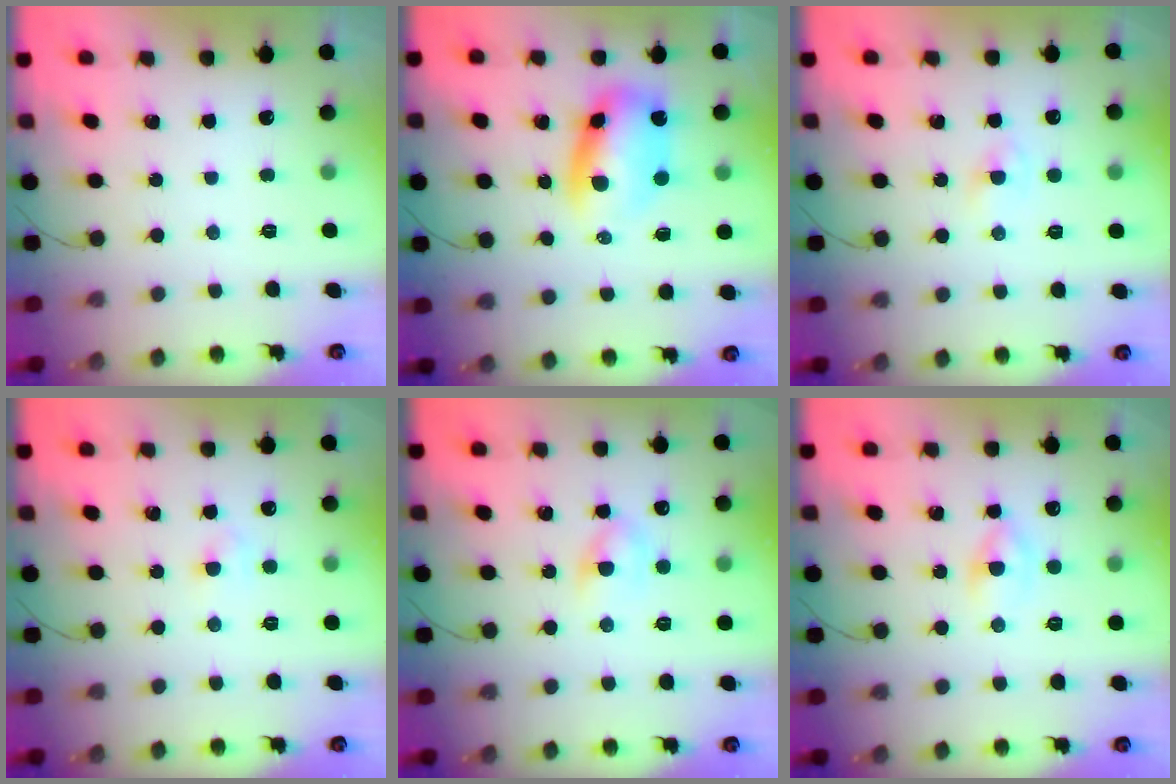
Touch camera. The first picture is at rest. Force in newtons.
{"total": 9.3, "press": 9.0, "slide": 2.4}
{"total": 0.7, "press": 0.6, "slide": 0.5}
{"total": 2.8, "press": 2.6, "slide": 0.9}
{"total": 4.9, "press": 4.6, "slide": 1.5}
{"total": 2.4, "press": 2.1, "slide": 1.2}